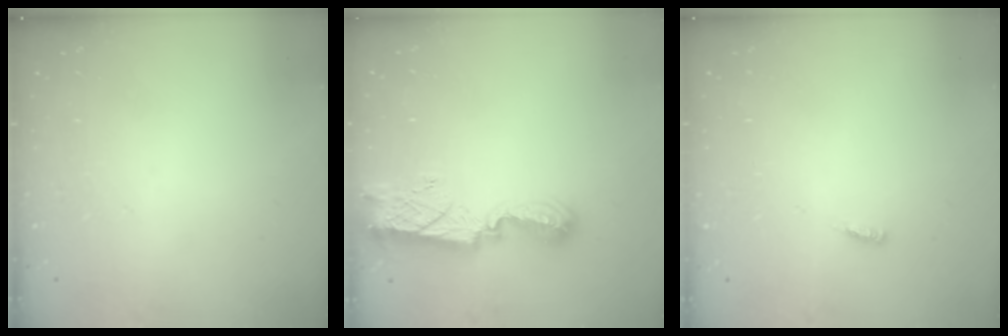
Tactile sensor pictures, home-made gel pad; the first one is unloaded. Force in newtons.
{"total": 9.4, "press": 9.4, "slide": 0.8}
{"total": 2.6, "press": 2.6, "slide": 0.3}